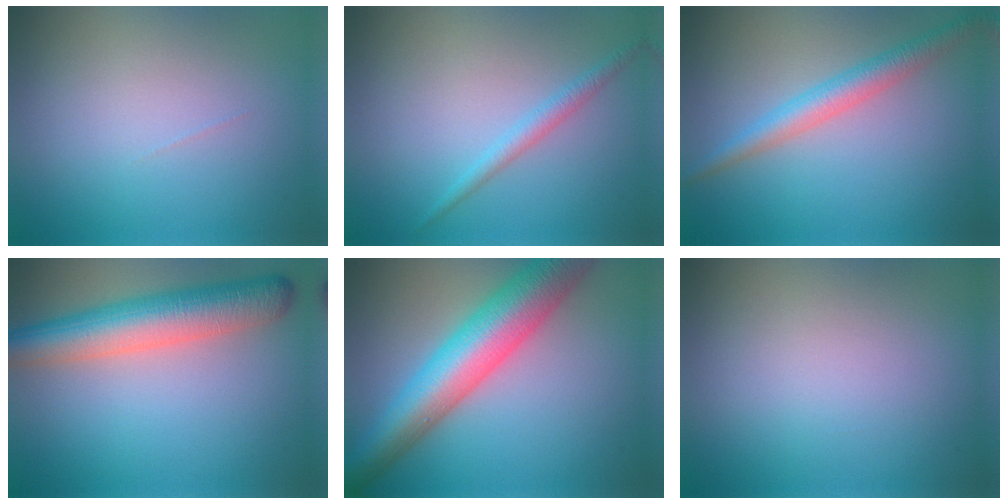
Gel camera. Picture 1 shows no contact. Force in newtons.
{"total": 1.6, "press": 1.6, "slide": 0.1}
{"total": 3.2, "press": 3.2, "slide": 0.1}
{"total": 7.3, "press": 7.3, "slide": 0.2}
{"total": 9.2, "press": 9.2, "slide": 0.3}
{"total": 0.0}